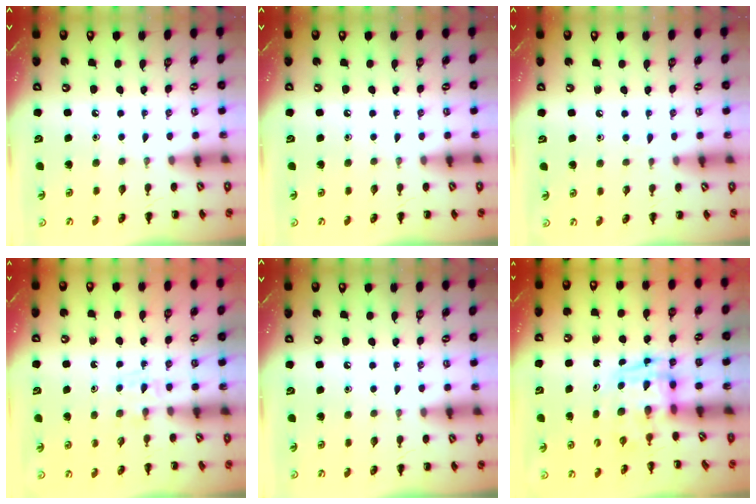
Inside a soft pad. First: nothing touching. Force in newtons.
{"total": 0.0}
{"total": 2.8, "press": 2.6, "slide": 1.0}
{"total": 2.8, "press": 2.5, "slide": 1.1}
{"total": 0.0}
{"total": 3.2, "press": 3.1, "slide": 0.6}